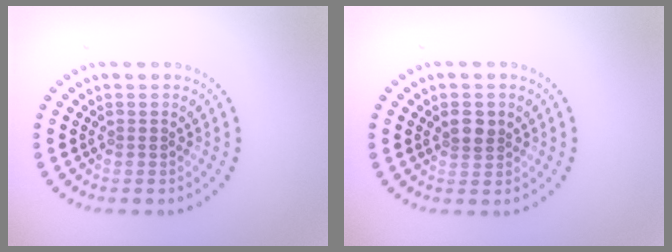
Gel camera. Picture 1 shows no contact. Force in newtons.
{"total": 1.8, "press": 1.7, "slide": 0.5}